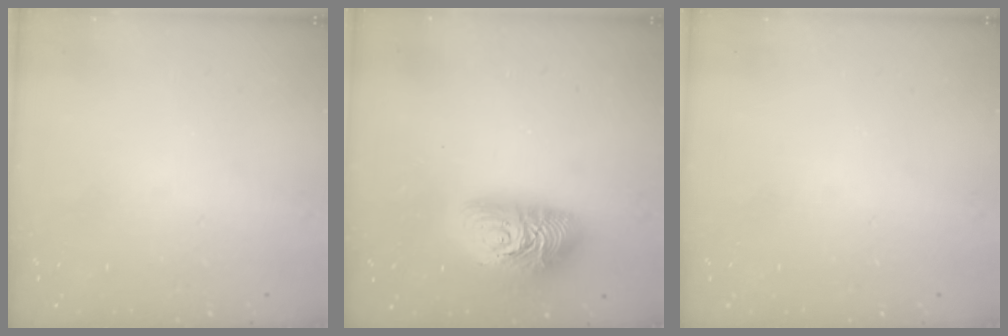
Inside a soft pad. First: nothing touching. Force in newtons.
{"total": 12.9, "press": 12.9, "slide": 0.9}
{"total": 0.0}